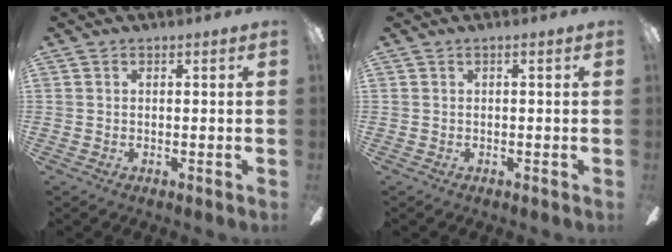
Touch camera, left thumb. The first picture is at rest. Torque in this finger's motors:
{"motor_torque": [-0.16, 0.01, 0.15, -0.10, 0.00]}